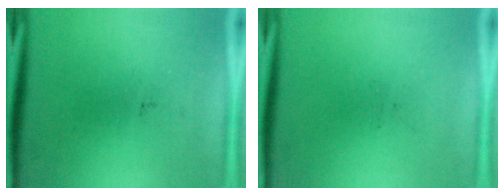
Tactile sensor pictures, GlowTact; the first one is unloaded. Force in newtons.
{"total": 0.0}